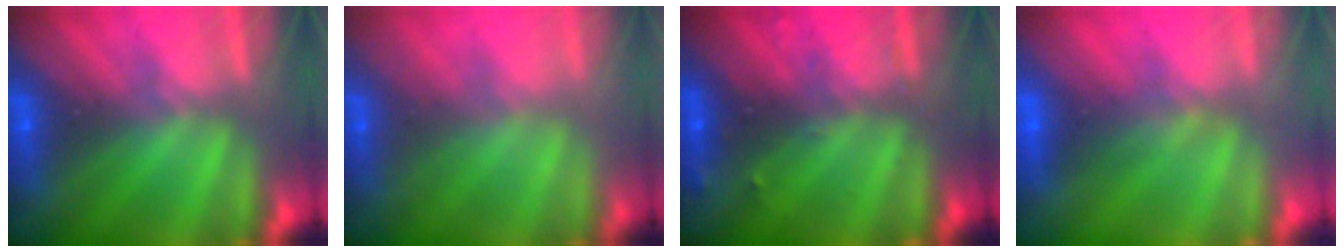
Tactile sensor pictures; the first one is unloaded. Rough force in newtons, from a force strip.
{"total": 1.8}
{"total": 2.9}
{"total": 1.6}